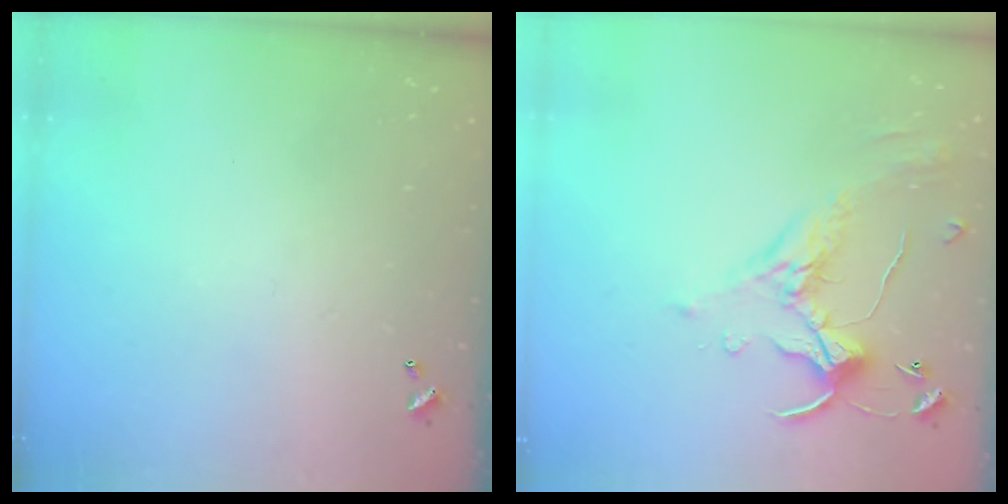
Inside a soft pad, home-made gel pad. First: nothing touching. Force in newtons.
{"total": 1.1, "press": 0.4, "slide": 1.0}